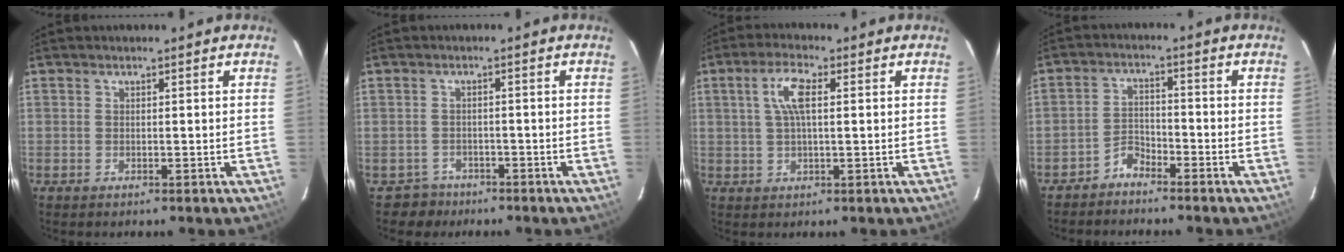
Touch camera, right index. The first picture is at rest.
{"total": 3.5, "force": [-2.1, 2.7, -0.7], "torque": [0.006, 0.018, -0.034]}
{"total": 5.8, "force": [1.4, 1.8, 5.3], "torque": [-0.105, 0.011, 0.028]}
{"total": 3.5, "force": [-3.1, 1.5, 0.5], "torque": [-0.012, 0.011, -0.061]}